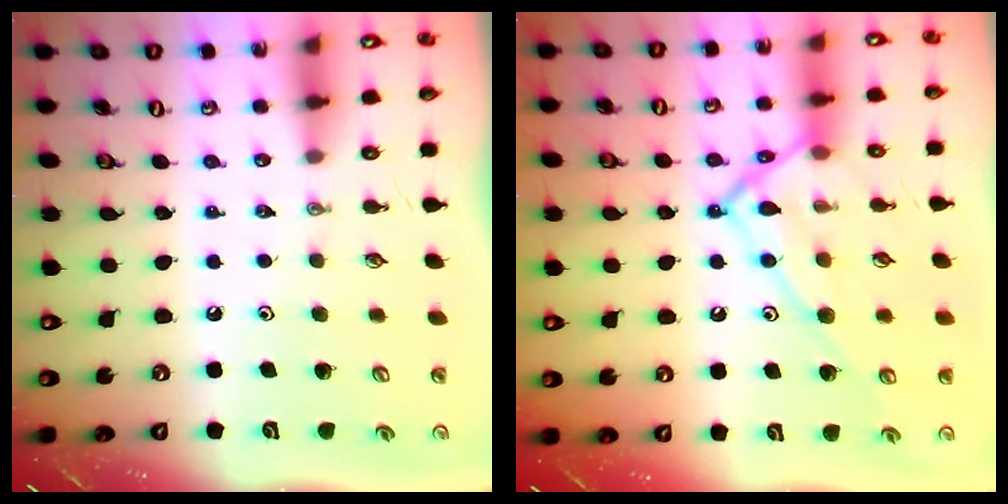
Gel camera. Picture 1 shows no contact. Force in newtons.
{"total": 15.6, "press": 15.6, "slide": 1.2}